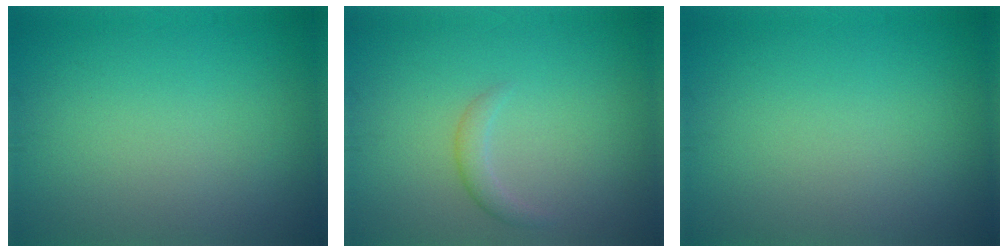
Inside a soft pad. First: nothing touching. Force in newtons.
{"total": 1.3, "press": 1.3, "slide": 0.1}
{"total": 0.0}